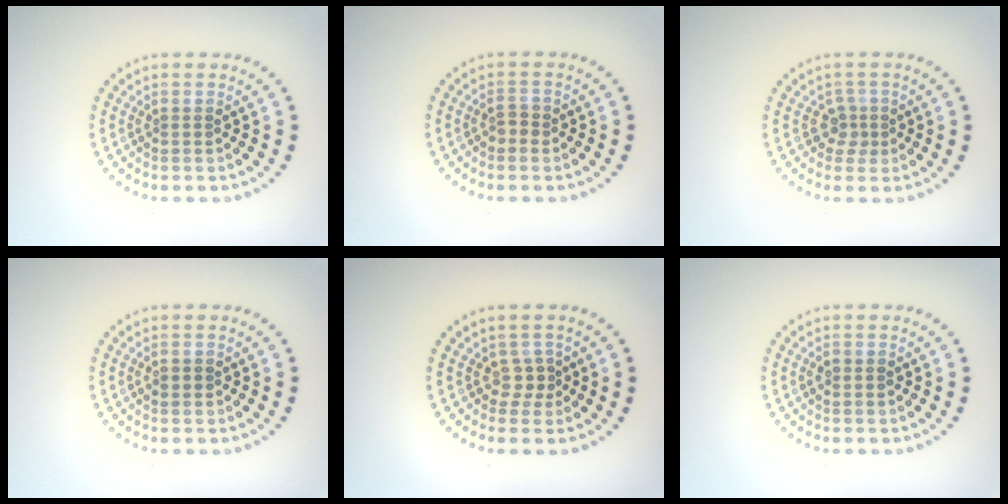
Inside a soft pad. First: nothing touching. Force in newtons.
{"total": 1.2, "press": 1.1, "slide": 0.4}
{"total": 1.7, "press": 1.2, "slide": 1.2}
{"total": 1.3, "press": 1.3, "slide": 0.2}
{"total": 1.4, "press": 1.0, "slide": 1.0}
{"total": 1.1, "press": 1.0, "slide": 0.2}